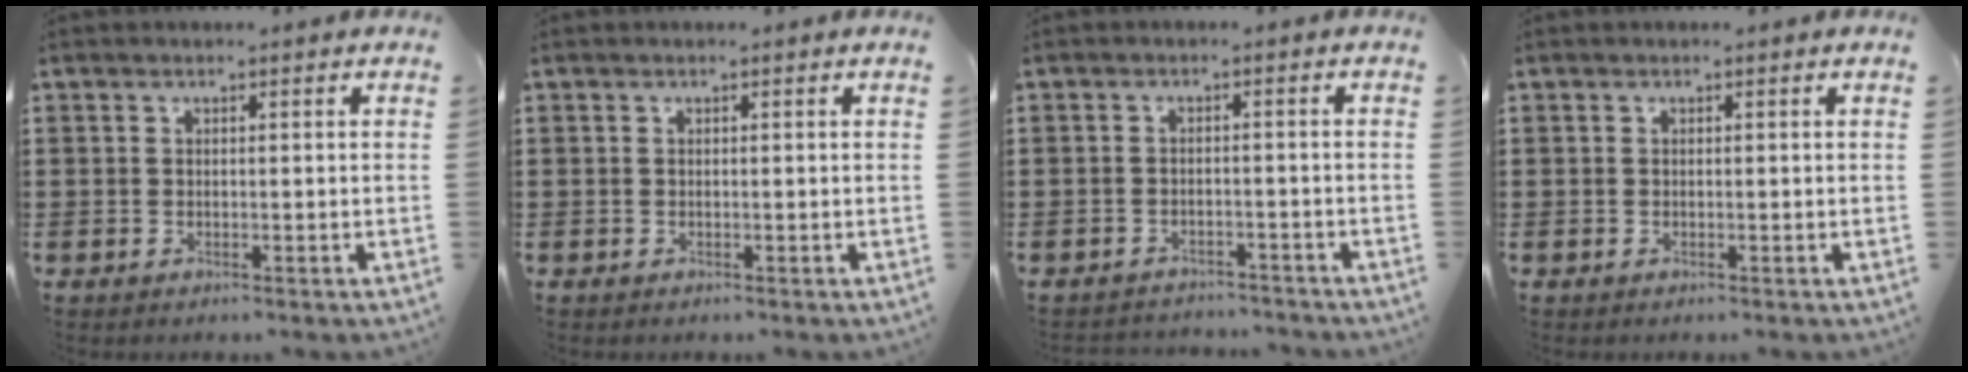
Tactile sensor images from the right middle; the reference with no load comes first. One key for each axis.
{"total": 0.0}
{"total": 2.0, "fx": -2.0, "fy": 0.2, "fz": -0.1, "tx": -0.005, "ty": 0.000, "tz": -0.043}
{"total": 0.0}